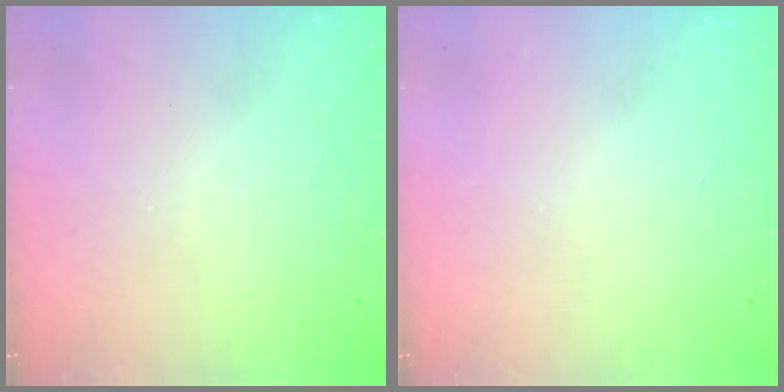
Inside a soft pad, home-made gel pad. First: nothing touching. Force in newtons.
{"total": 0.0}